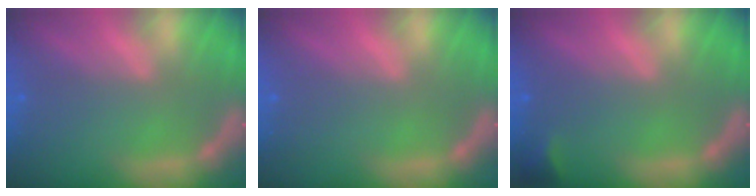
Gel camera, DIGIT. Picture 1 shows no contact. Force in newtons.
{"total": 0.0}
{"total": 1.4}